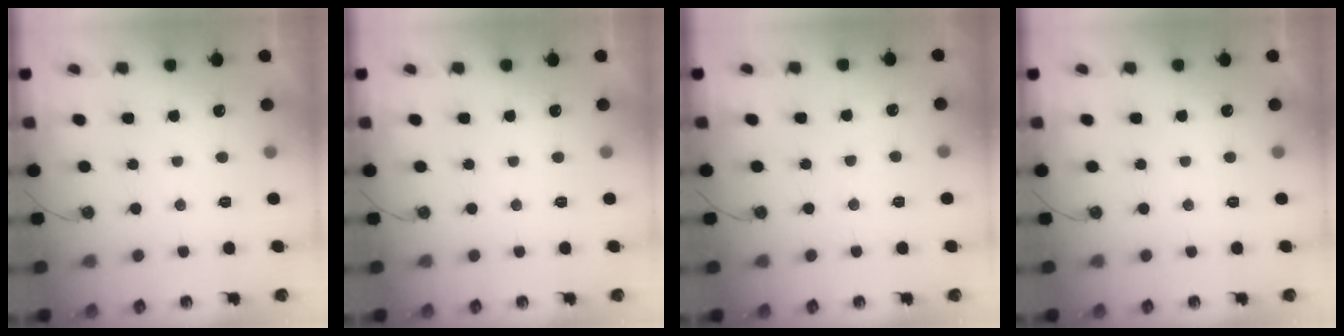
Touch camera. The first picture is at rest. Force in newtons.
{"total": 0.0}
{"total": 3.9, "press": 3.9, "slide": 0.7}
{"total": 0.0}